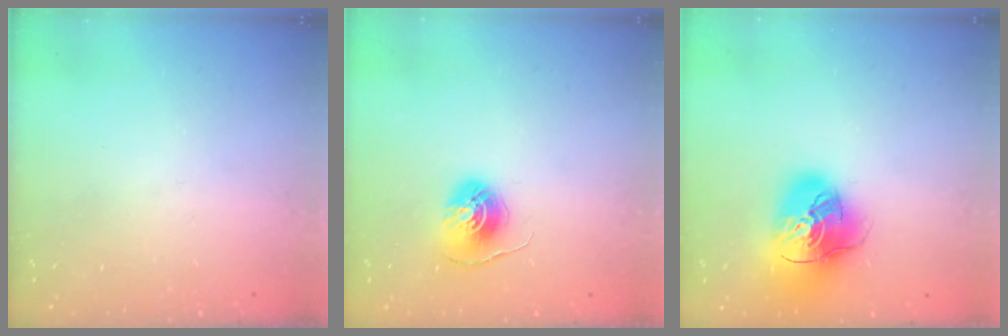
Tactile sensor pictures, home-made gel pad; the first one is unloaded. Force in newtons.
{"total": 7.1, "press": 7.1, "slide": 0.4}
{"total": 19.6, "press": 19.4, "slide": 2.7}